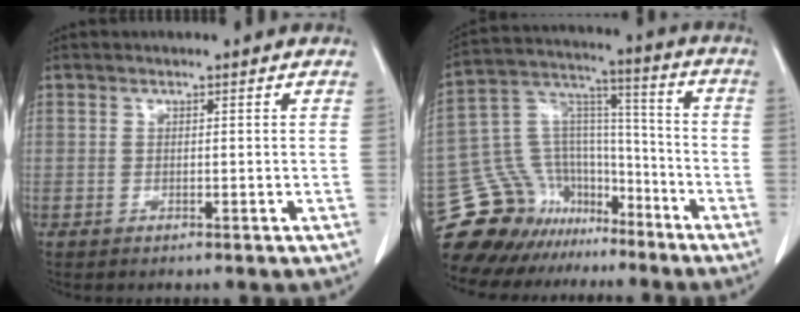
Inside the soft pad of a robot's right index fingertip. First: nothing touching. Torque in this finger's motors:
{"motor_torque": [-0.78, -0.17, -0.87, -0.20]}